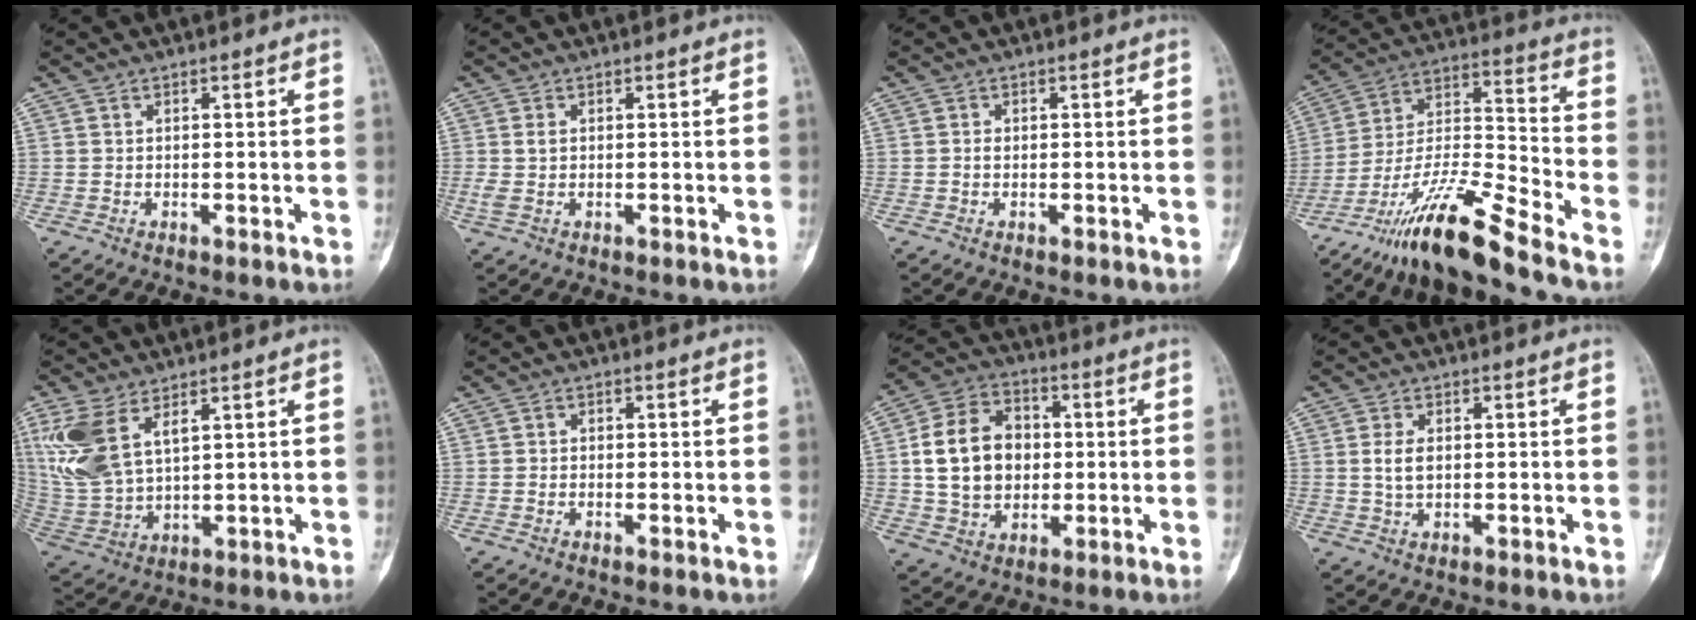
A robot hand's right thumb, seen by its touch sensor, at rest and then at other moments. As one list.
[{"total": 2.2, "force": [0.1, 1.4, 1.7], "torque": [-0.047, 0.003, 0.004]}, {"total": 0.8, "force": [-0.1, 0.7, 0.4], "torque": [-0.004, 0.003, -0.003]}, {"total": 16.5, "force": [-12.8, 0.8, 10.4], "torque": [-0.213, 0.075, -0.234]}, {"total": 12.7, "force": [5.8, 6.8, 9.0], "torque": [-0.199, -0.008, 0.136]}, {"total": 0.6, "force": [-0.1, 0.6, 0.3], "torque": [0.001, 0.002, -0.008]}, {"total": 15.2, "force": [1.0, 11.8, 9.5], "torque": [-0.142, 0.019, 0.020]}, {"total": 3.6, "force": [0.3, 2.2, 2.8], "torque": [-0.056, 0.003, 0.007]}]